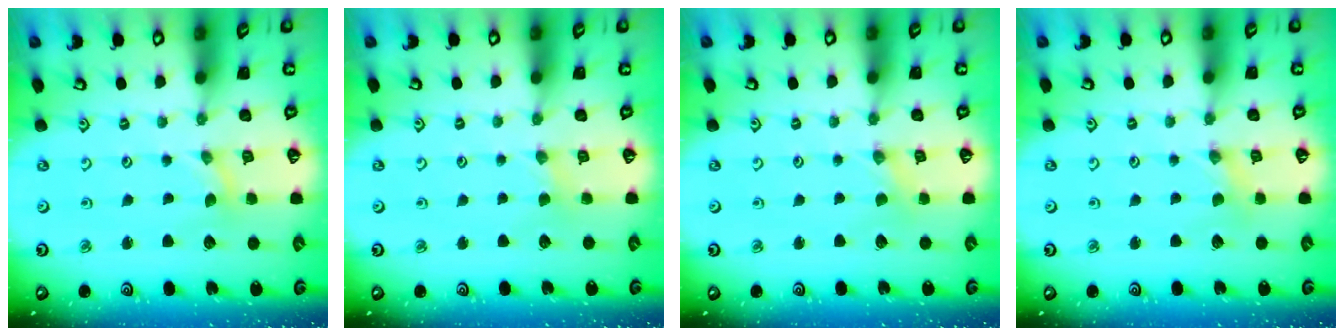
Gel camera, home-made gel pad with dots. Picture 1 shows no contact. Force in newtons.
{"total": 1.7, "press": 1.6, "slide": 0.4}
{"total": 0.0}
{"total": 0.0}